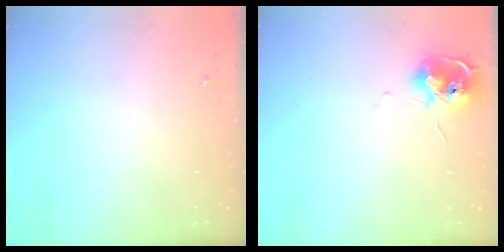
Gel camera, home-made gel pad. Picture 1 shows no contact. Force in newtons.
{"total": 11.9, "press": 11.8, "slide": 1.2}